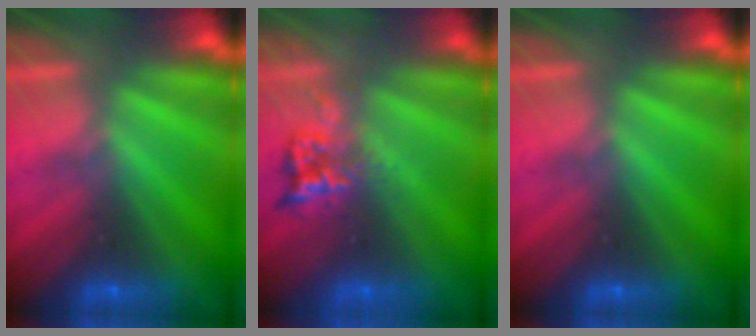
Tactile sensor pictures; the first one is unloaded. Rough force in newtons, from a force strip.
{"total": 2.3}
{"total": 0.0}